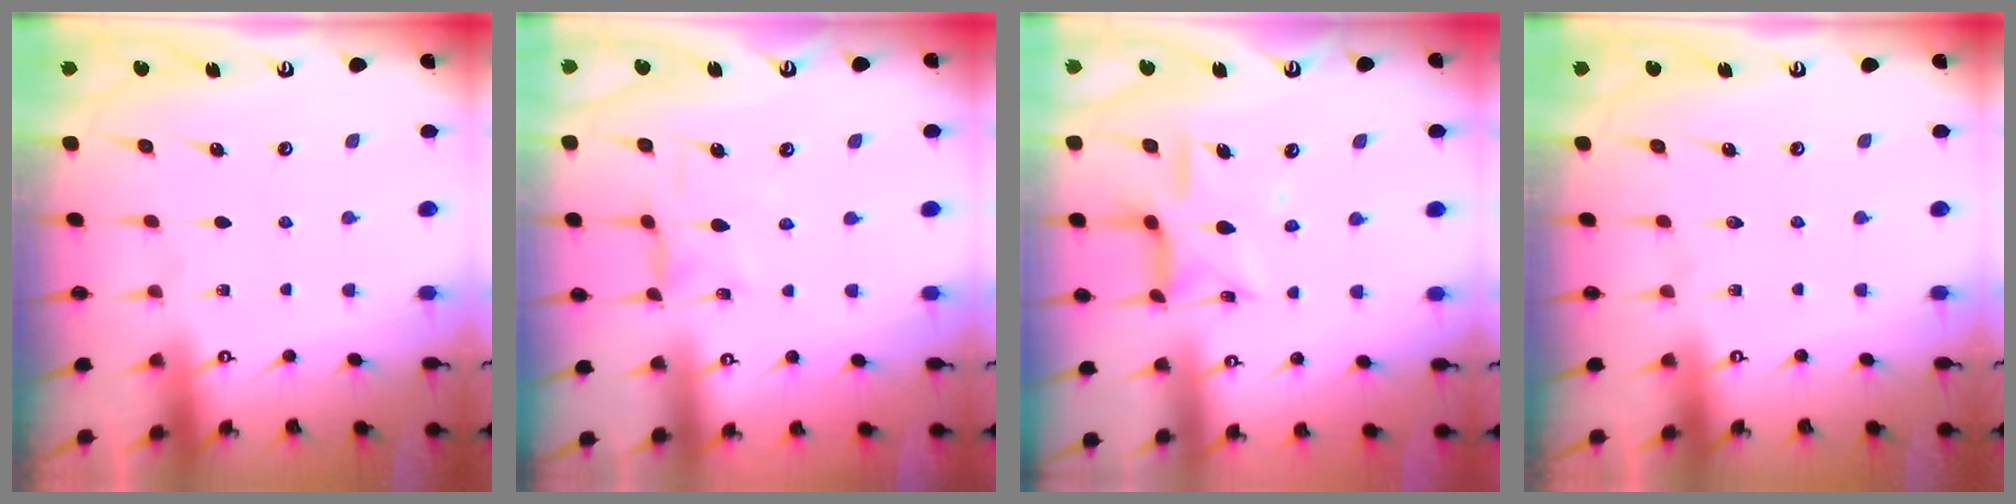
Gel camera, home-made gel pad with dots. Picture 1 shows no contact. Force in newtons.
{"total": 1.2, "press": 1.2, "slide": 0.4}
{"total": 12.1, "press": 12.1, "slide": 0.8}
{"total": 0.0}